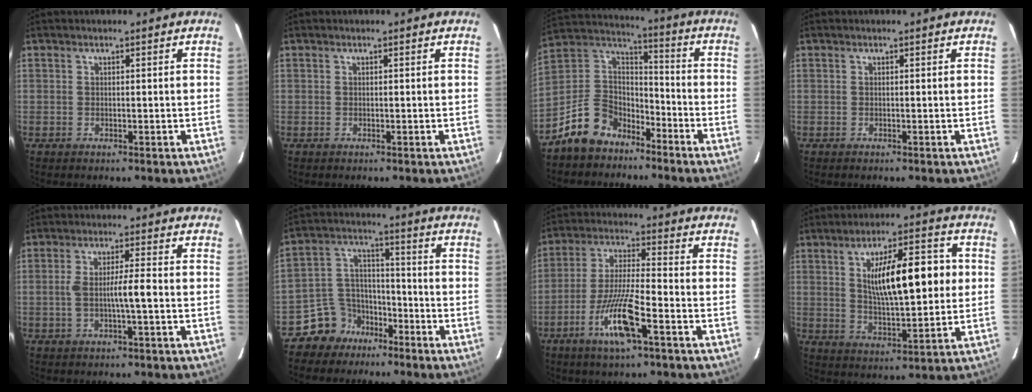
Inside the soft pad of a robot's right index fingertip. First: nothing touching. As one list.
[{"total": 0.0}, {"total": 10.5, "force": [-7.4, 6.8, 3.3], "torque": [-0.082, 0.040, -0.142]}, {"total": 0.0}, {"total": 4.9, "force": [-0.8, 0.2, 4.9], "torque": [-0.093, 0.007, -0.012]}, {"total": 8.2, "force": [-5.7, 5.9, 0.6], "torque": [-0.012, 0.033, -0.100]}, {"total": 11.0, "force": [-5.2, 1.1, 9.6], "torque": [-0.188, -0.012, -0.098]}, {"total": 13.7, "force": [2.3, 3.6, 13.0], "torque": [-0.211, 0.016, 0.041]}]